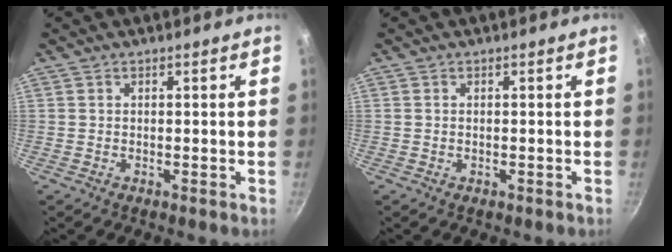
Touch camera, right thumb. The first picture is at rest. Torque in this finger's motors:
{"motor_torque": [-0.94, 0.09, -0.10, 0.11, 0.04]}